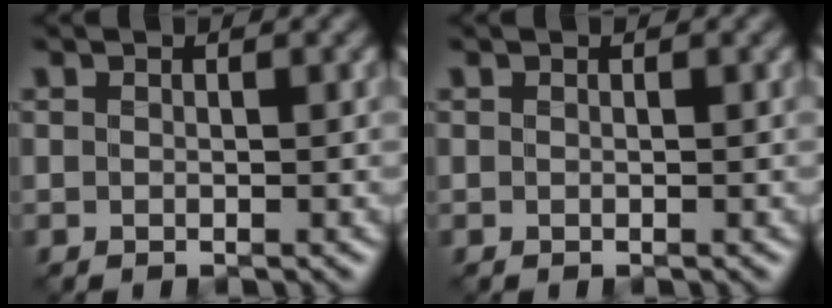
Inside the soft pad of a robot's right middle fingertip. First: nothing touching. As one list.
[{"total": 0.0}]